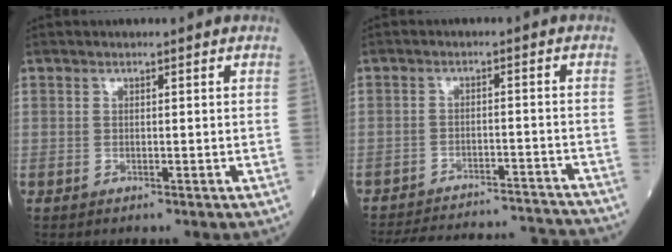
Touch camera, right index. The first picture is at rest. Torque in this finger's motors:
{"motor_torque": [-1.95, -0.19, -0.36, -0.21]}